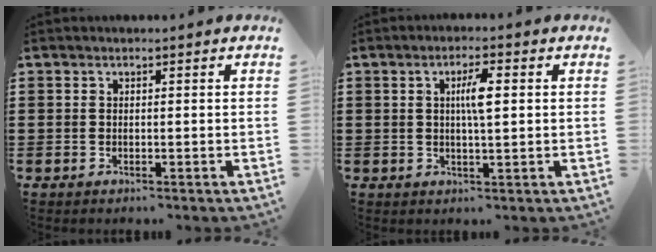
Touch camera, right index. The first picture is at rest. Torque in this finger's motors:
{"motor_torque": [0.39, -0.36, 0.22, 0.08]}